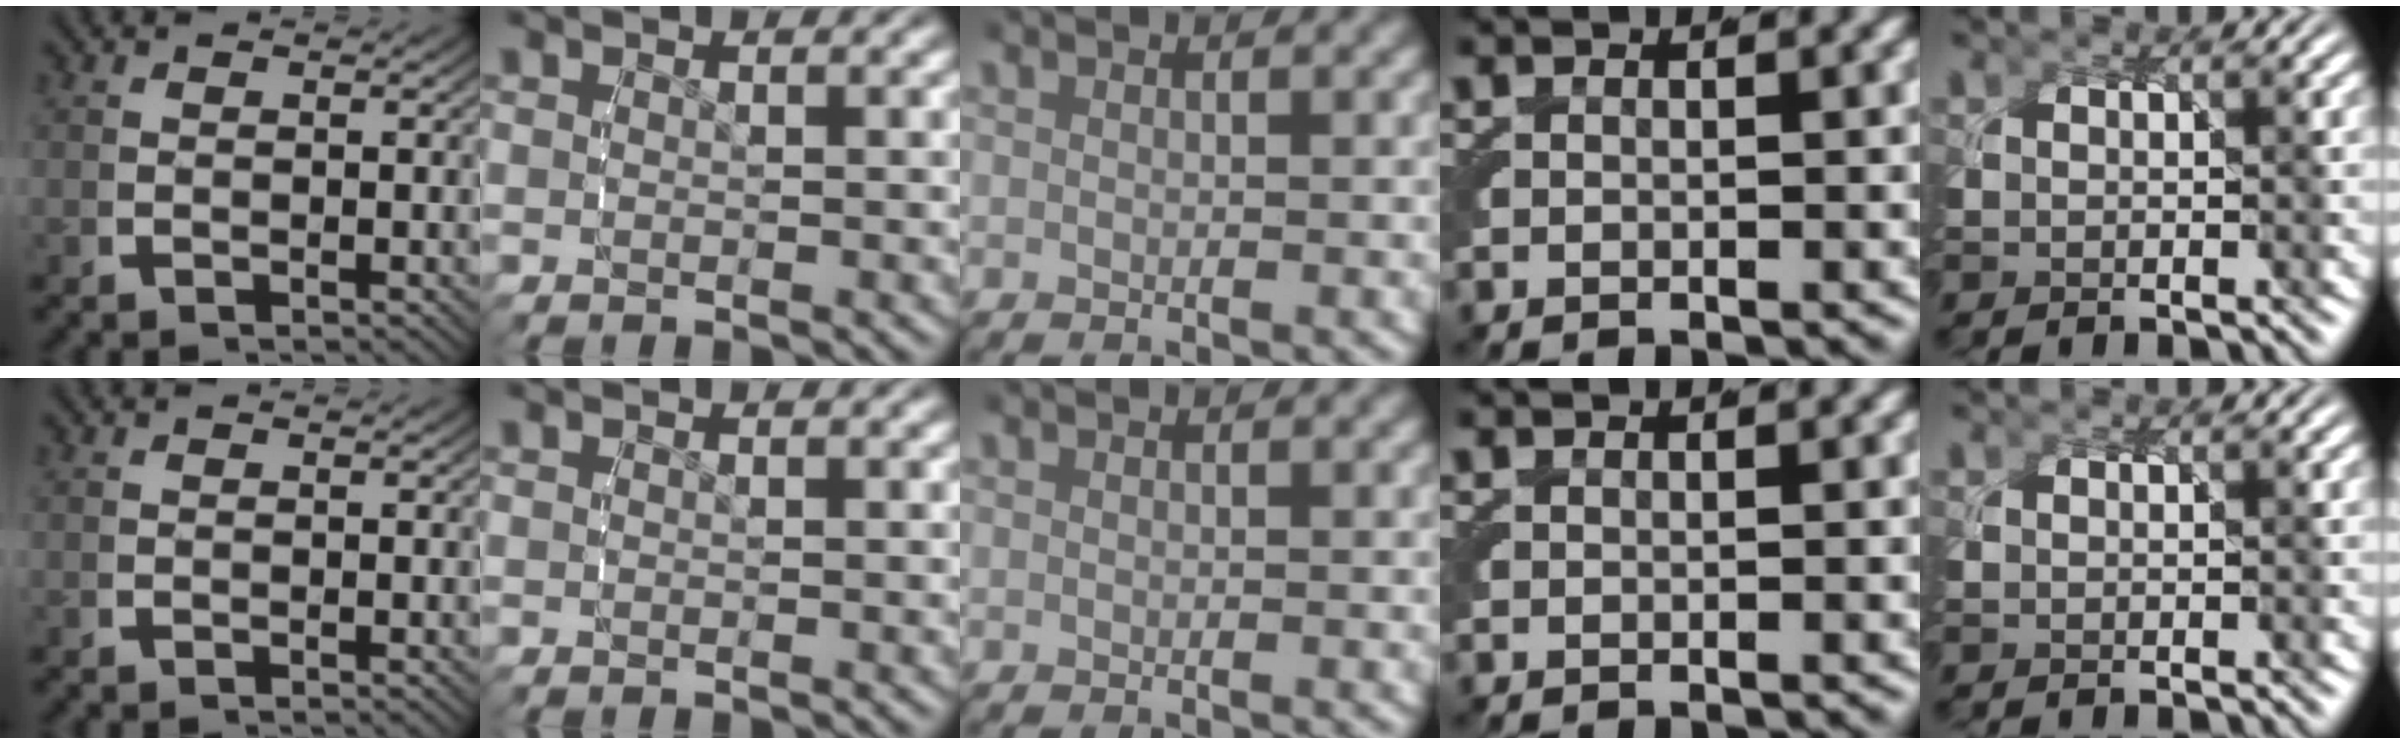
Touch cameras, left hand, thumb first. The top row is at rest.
{}